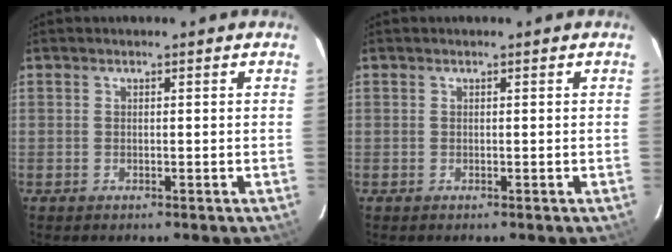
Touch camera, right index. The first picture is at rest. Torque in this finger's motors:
{"motor_torque": [0.09, 0.05, -0.03, 0.01]}